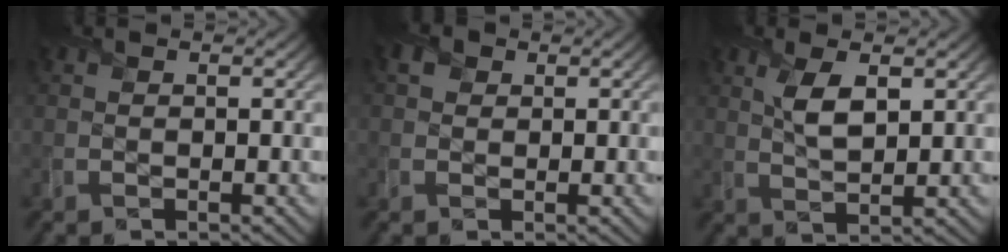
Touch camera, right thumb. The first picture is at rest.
{"total": 1.7, "force": [0.5, 1.5, 0.5], "torque": [-0.012, -0.001, 0.004]}
{"total": 4.5, "force": [1.7, 1.9, 3.7], "torque": [-0.083, 0.000, 0.036]}